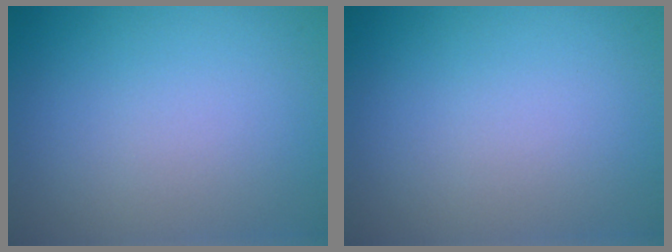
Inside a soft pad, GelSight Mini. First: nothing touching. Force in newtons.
{"total": 0.0}